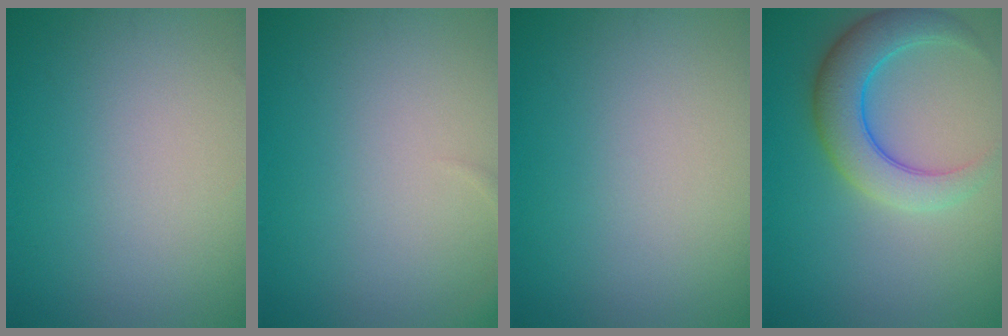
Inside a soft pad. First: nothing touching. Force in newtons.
{"total": 0.7, "press": 0.7, "slide": 0.1}
{"total": 0.0}
{"total": 5.5, "press": 5.5, "slide": 0.3}